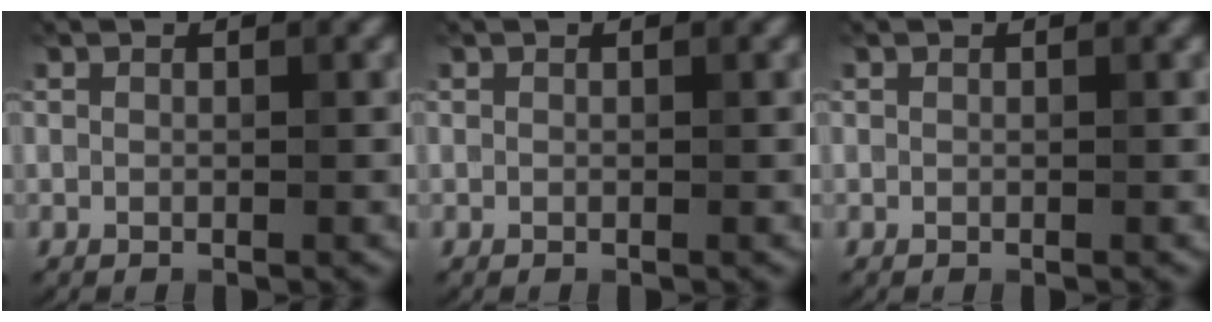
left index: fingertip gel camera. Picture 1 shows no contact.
{"total": 0.0}
{"total": 0.0}